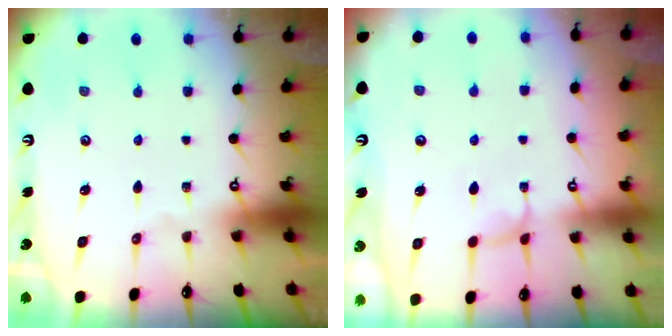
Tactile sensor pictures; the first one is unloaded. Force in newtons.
{"total": 2.4, "press": 2.4, "slide": 0.4}